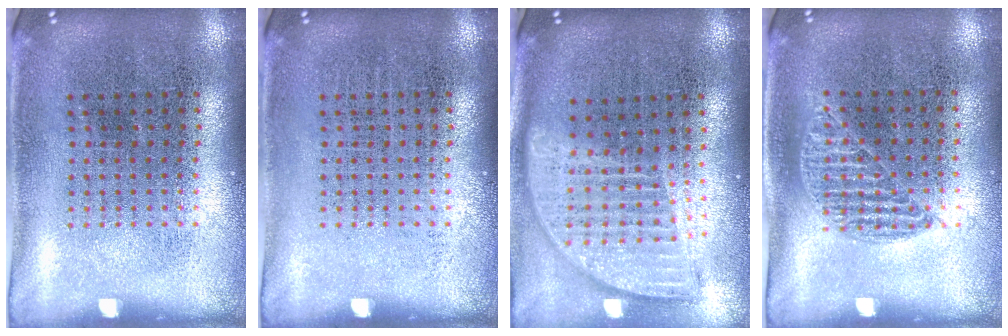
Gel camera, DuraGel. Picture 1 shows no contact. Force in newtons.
{"total": 0.0}
{"total": 1.9, "press": 1.5, "slide": 1.1}
{"total": 0.8, "press": 0.6, "slide": 0.5}